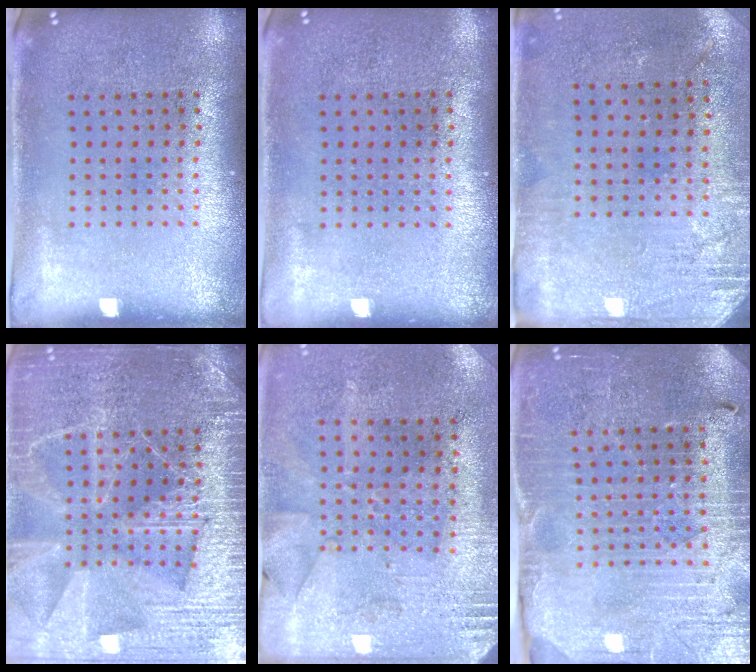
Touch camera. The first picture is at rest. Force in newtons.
{"total": 0.0}
{"total": 2.8, "press": 2.4, "slide": 1.5}
{"total": 6.5, "press": 6.4, "slide": 0.7}
{"total": 2.8, "press": 2.2, "slide": 1.7}
{"total": 3.8, "press": 3.7, "slide": 0.9}